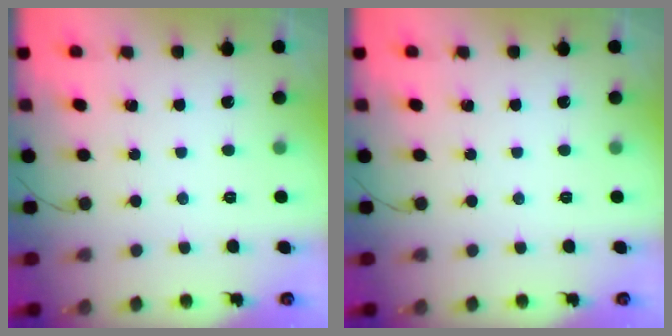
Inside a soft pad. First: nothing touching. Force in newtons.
{"total": 0.0}